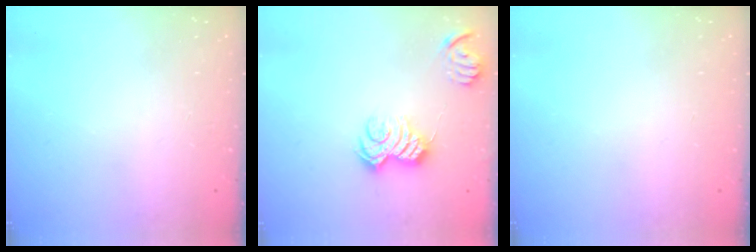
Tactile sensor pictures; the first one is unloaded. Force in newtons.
{"total": 9.4, "press": 9.4, "slide": 0.4}
{"total": 0.0}